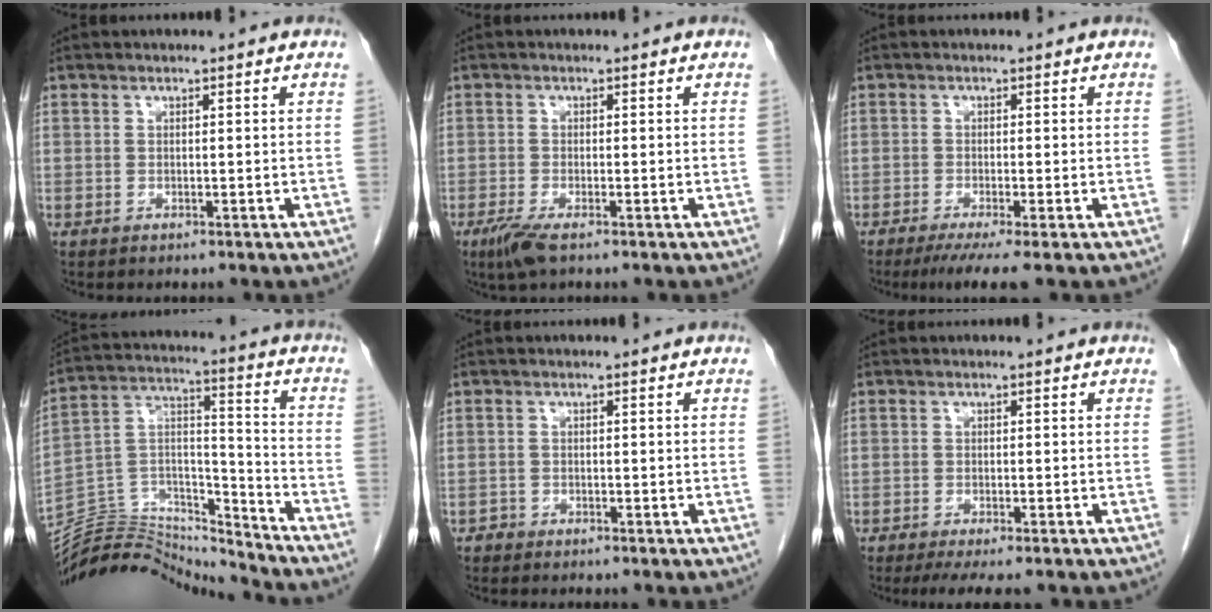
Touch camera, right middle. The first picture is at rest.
{"total": 3.4, "force": [-2.1, 0.6, 2.6], "torque": [-0.057, -0.010, -0.041]}
{"total": 4.4, "force": [-3.0, -0.3, 3.2], "torque": [-0.044, -0.012, -0.052]}
{"total": 15.6, "force": [-15.5, 1.1, 0.4], "torque": [-0.005, 0.058, -0.279]}
{"total": 0.7, "force": [-0.6, 0.3, -0.1], "torque": [-0.003, 0.001, -0.015]}
{"total": 4.6, "force": [-3.5, 0.7, 2.9], "torque": [-0.038, -0.011, -0.052]}